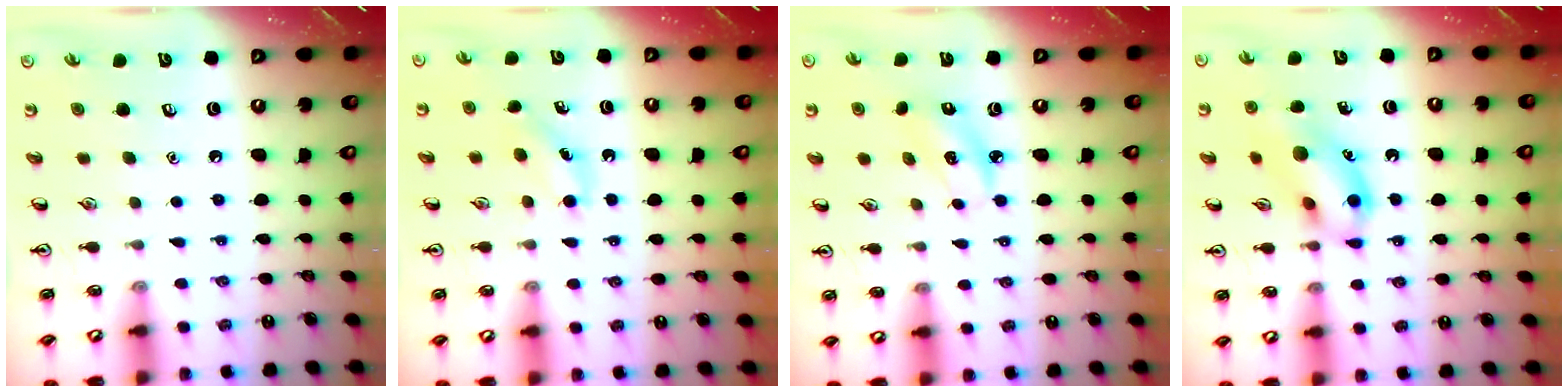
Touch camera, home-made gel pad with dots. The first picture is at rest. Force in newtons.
{"total": 3.9, "press": 3.7, "slide": 1.3}
{"total": 3.6, "press": 3.6, "slide": 0.4}
{"total": 11.8, "press": 11.7, "slide": 1.1}